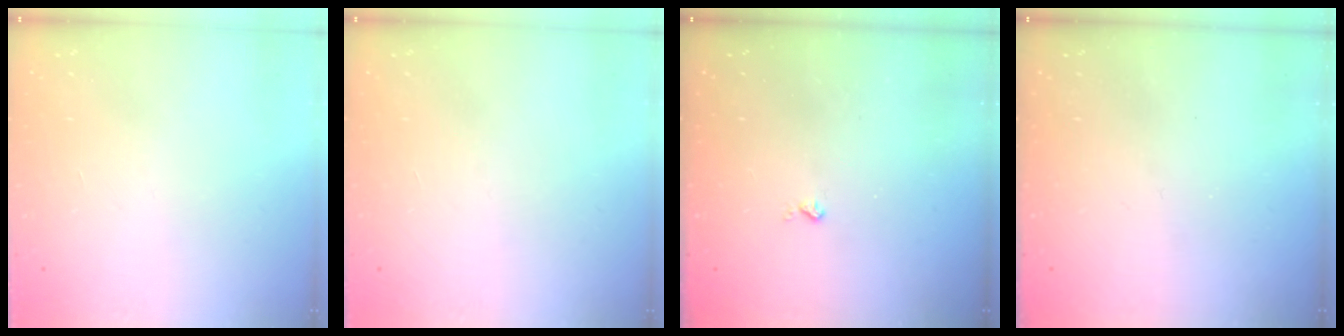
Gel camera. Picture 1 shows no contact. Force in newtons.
{"total": 0.0}
{"total": 2.0, "press": 2.0, "slide": 0.4}
{"total": 0.0}